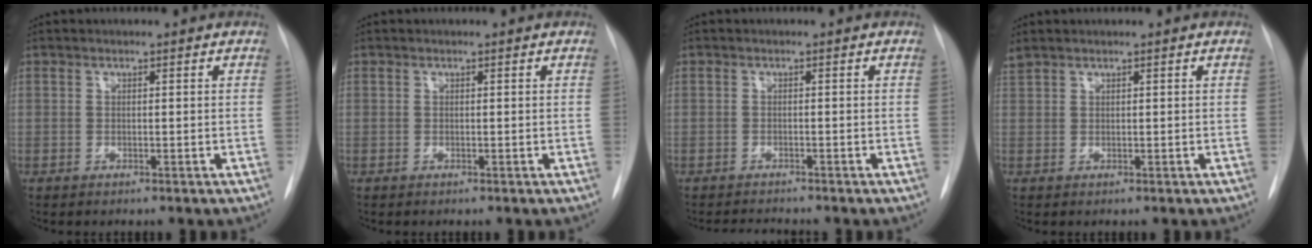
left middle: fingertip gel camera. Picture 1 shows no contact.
{"total": 0.0}
{"total": 2.6, "force": [-2.5, -0.1, 0.5], "torque": [-0.008, -0.009, -0.039]}
{"total": 1.4, "force": [1.3, 0.2, 0.5], "torque": [-0.025, 0.023, 0.035]}